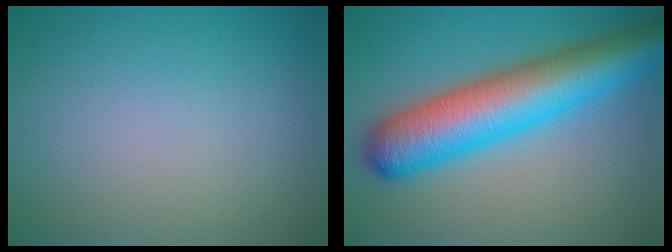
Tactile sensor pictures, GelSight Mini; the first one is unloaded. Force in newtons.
{"total": 10.4, "press": 10.4, "slide": 0.2}